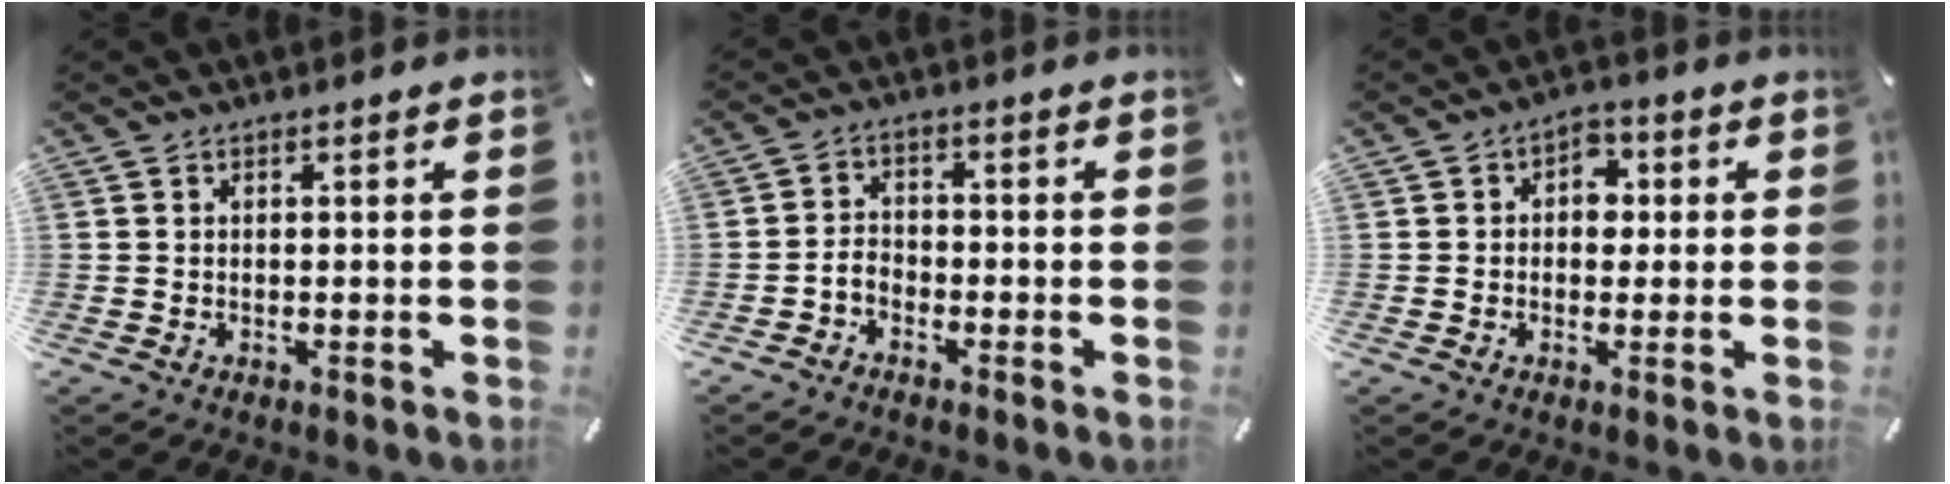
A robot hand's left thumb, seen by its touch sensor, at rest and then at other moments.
{"total": 3.5, "force": [-2.1, 2.3, 1.5], "torque": [-0.035, 0.010, -0.042]}
{"total": 4.8, "force": [-0.1, 3.9, 2.9], "torque": [-0.027, 0.001, -0.010]}